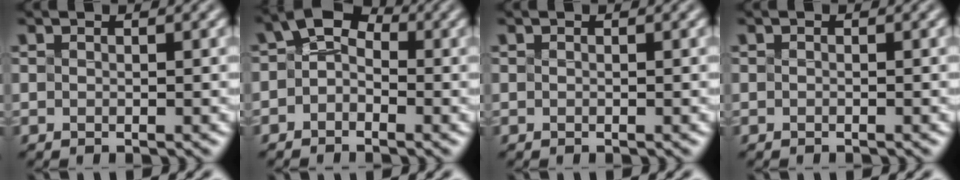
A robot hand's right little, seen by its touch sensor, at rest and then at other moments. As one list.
[{"total": 2.8, "force": [-0.3, 1.9, 2.1], "torque": [-0.033, 0.016, -0.006]}, {"total": 0.0}, {"total": 0.7, "force": [-0.7, -0.2, -0.1], "torque": [0.002, -0.006, -0.007]}]